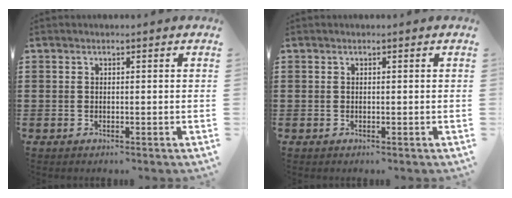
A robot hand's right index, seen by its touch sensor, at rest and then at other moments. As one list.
[{"total": 0.0}]